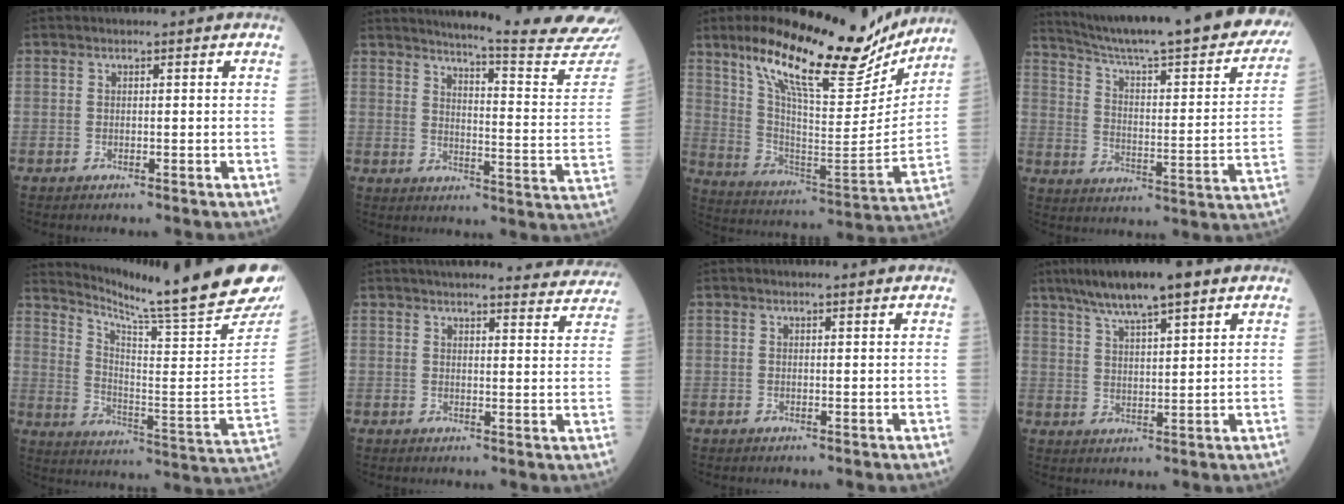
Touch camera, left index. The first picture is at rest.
{"total": 21.2, "force": [20.0, -1.8, 6.7], "torque": [-0.102, -0.139, 0.229]}
{"total": 22.4, "force": [17.2, 5.5, 13.2], "torque": [-0.222, -0.016, 0.273]}
{"total": 31.6, "force": [26.8, 3.2, 16.3], "torque": [-0.253, -0.073, 0.347]}
{"total": 24.9, "force": [21.7, -2.3, 11.8], "torque": [-0.195, -0.125, 0.284]}
{"total": 16.9, "force": [16.1, 2.3, 4.7], "torque": [-0.047, -0.024, 0.176]}
{"total": 1.2, "force": [1.1, -0.1, 0.3], "torque": [-0.010, -0.003, 0.011]}
{"total": 9.8, "force": [6.9, 1.1, 6.9], "torque": [-0.120, 0.020, 0.116]}